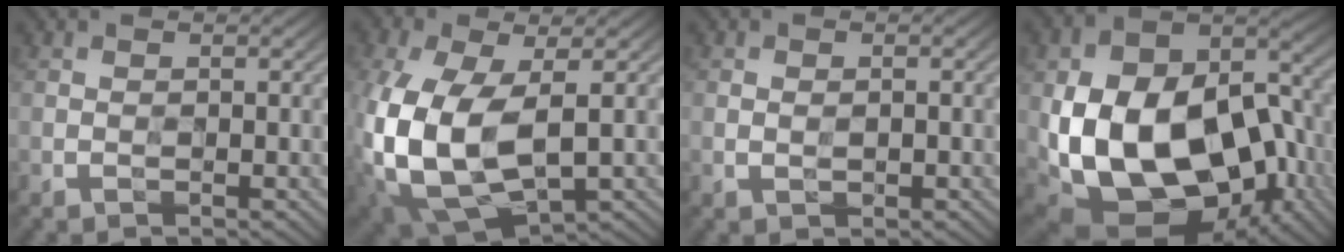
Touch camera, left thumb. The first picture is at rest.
{"total": 15.1, "force": [-1.8, 8.9, 12.0], "torque": [-0.307, -0.037, -0.017]}
{"total": 1.0, "force": [-0.1, 0.6, 0.8], "torque": [-0.012, 0.000, -0.002]}
{"total": 21.2, "force": [-4.7, 14.2, 15.0], "torque": [-0.315, -0.048, -0.044]}